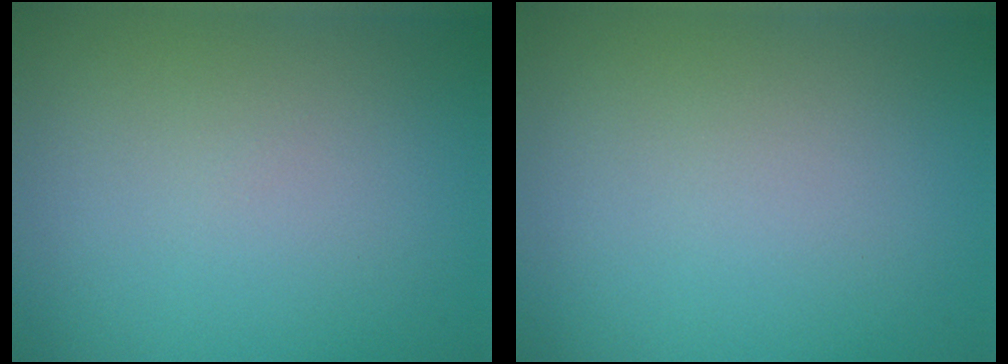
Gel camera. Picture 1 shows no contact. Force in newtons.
{"total": 0.0}